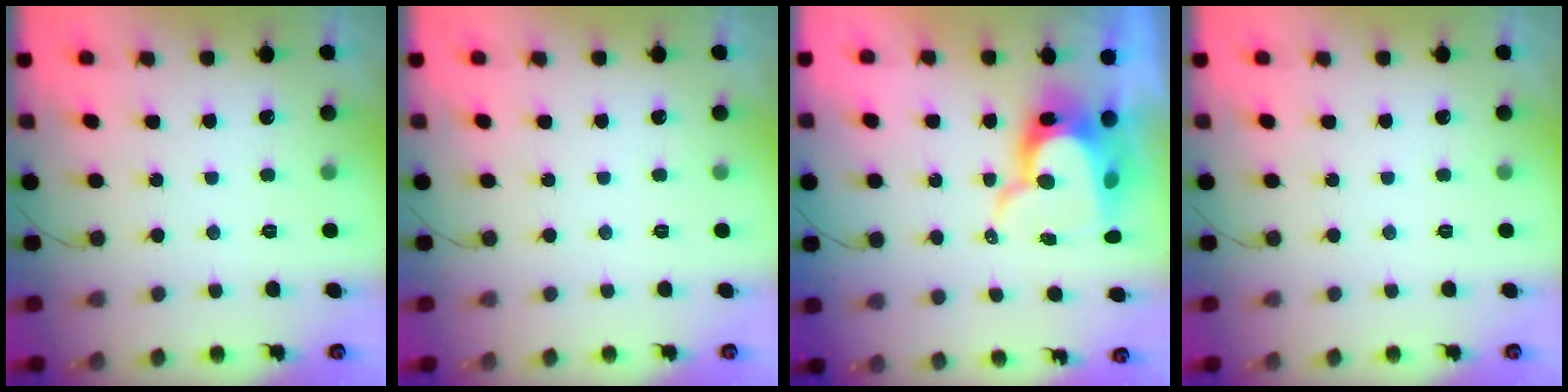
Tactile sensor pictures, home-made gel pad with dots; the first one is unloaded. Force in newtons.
{"total": 0.0}
{"total": 12.3, "press": 12.3, "slide": 0.8}
{"total": 0.0}